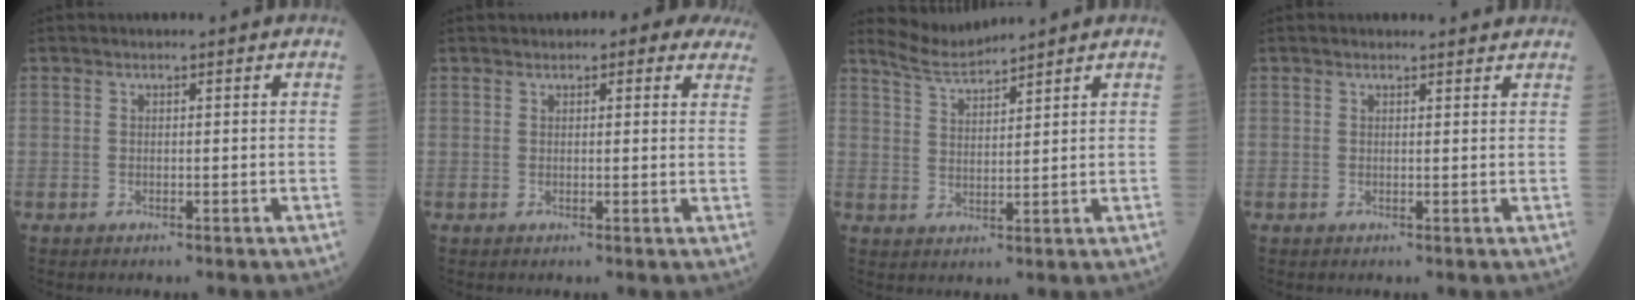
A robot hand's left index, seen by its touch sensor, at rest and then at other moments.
{"total": 6.7, "force": [5.6, 2.4, 2.7], "torque": [-0.012, 0.009, 0.051]}
{"total": 4.2, "force": [4.1, -0.8, -0.2], "torque": [-0.005, -0.006, 0.086]}
{"total": 4.5, "force": [4.3, 0.7, 1.0], "torque": [-0.009, 0.014, 0.042]}